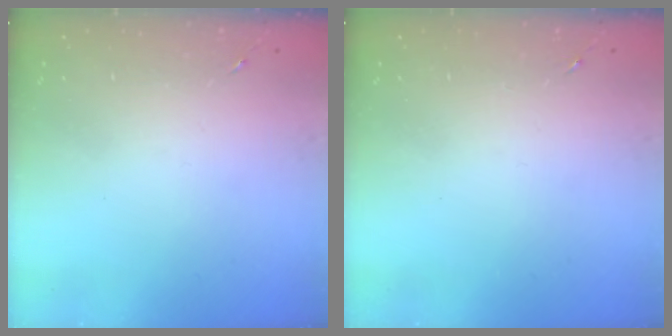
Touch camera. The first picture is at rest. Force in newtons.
{"total": 0.0}